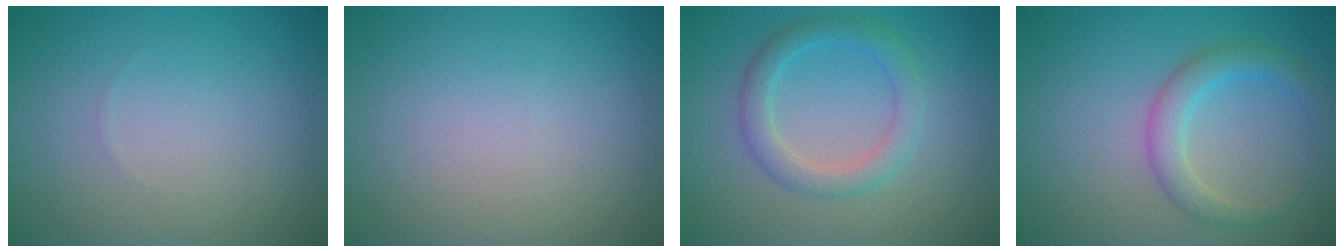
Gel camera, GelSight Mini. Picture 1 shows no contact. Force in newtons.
{"total": 0.0}
{"total": 3.0, "press": 3.0, "slide": 0.2}
{"total": 3.0, "press": 3.0, "slide": 0.1}